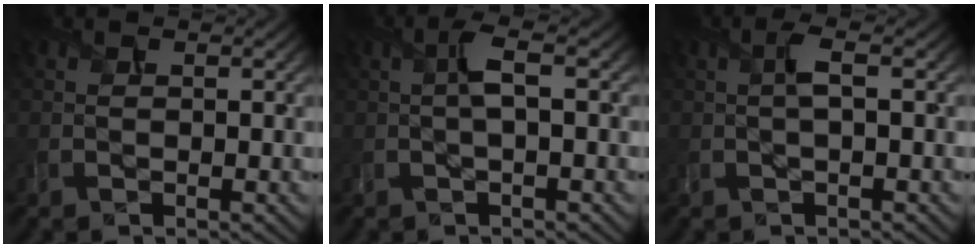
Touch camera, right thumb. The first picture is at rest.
{"total": 2.9, "force": [0.2, 0.6, 2.8], "torque": [-0.059, 0.008, 0.000]}
{"total": 2.2, "force": [0.1, 0.4, 2.2], "torque": [-0.044, 0.006, 0.001]}